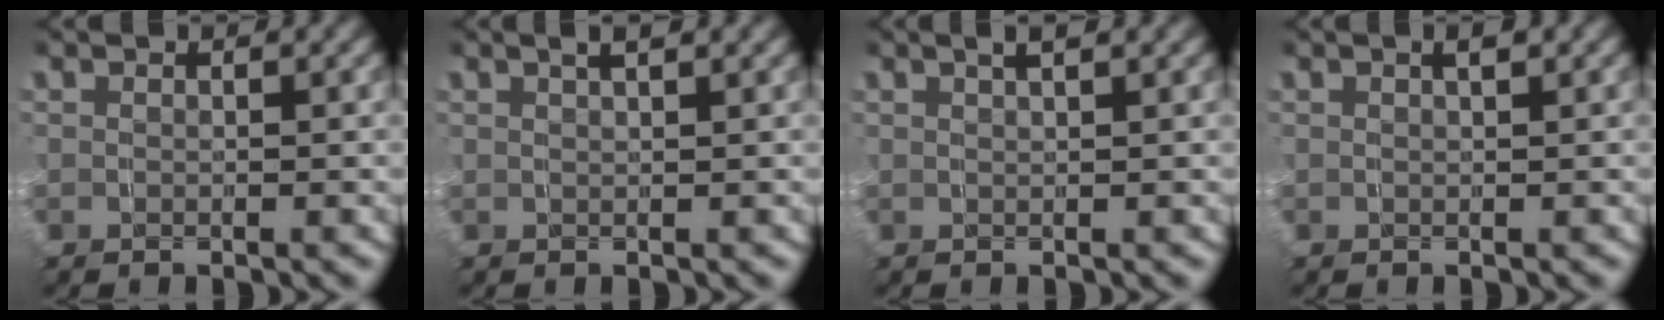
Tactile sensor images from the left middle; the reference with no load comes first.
{"total": 2.3, "force": [1.5, 0.4, 1.6], "torque": [-0.021, 0.014, 0.020]}
{"total": 2.3, "force": [1.5, 0.4, 1.6], "torque": [-0.020, 0.015, 0.020]}
{"total": 0.8, "force": [0.5, 0.0, 0.7], "torque": [-0.009, 0.008, 0.006]}